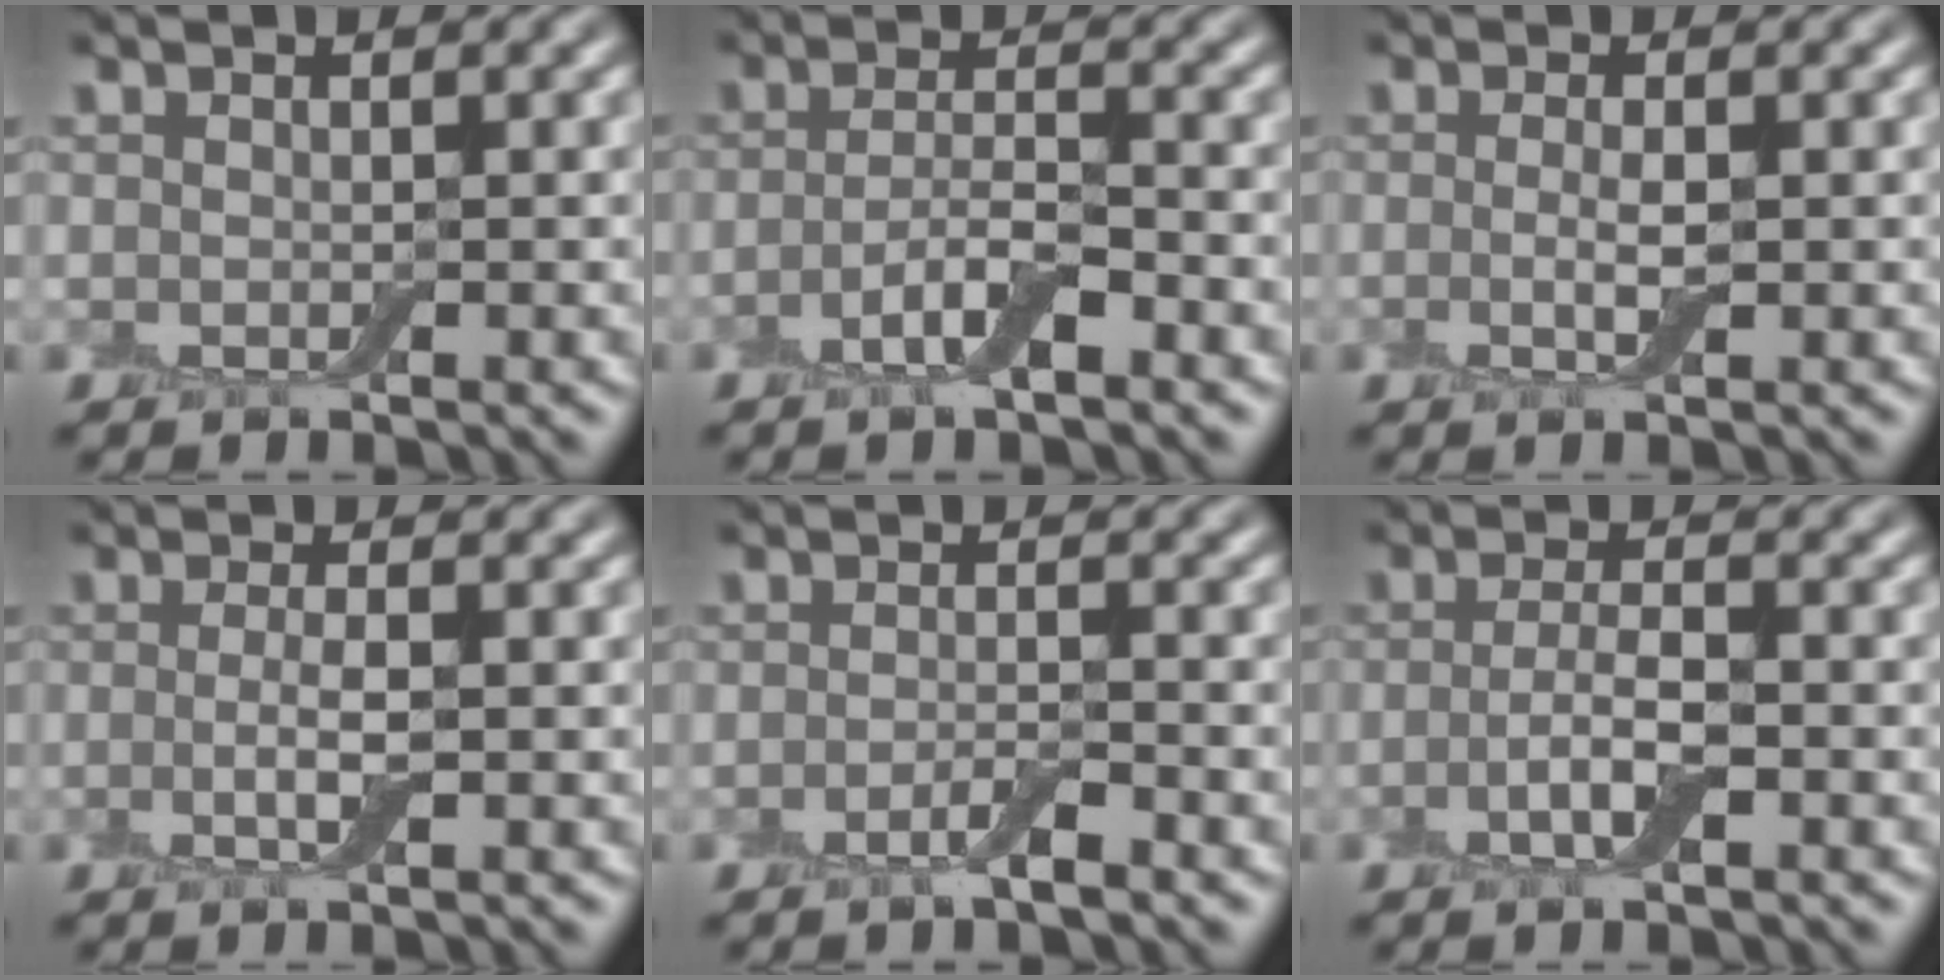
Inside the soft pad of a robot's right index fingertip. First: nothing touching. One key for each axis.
{"total": 3.2, "fx": -1.5, "fy": 0.9, "fz": 2.7, "tx": -0.055, "ty": 0.005, "tz": -0.035}
{"total": 1.9, "fx": -0.2, "fy": 0.5, "fz": 1.8, "tx": -0.039, "ty": -0.006, "tz": -0.007}
{"total": 2.2, "fx": -0.3, "fy": 0.5, "fz": 2.1, "tx": -0.045, "ty": -0.005, "tz": -0.010}
{"total": 1.8, "fx": -1.0, "fy": 0.3, "fz": 1.5, "tx": -0.027, "ty": -0.001, "tz": -0.021}
{"total": 2.9, "fx": -0.9, "fy": 0.8, "fz": 2.7, "tx": -0.054, "ty": 0.001, "tz": -0.022}